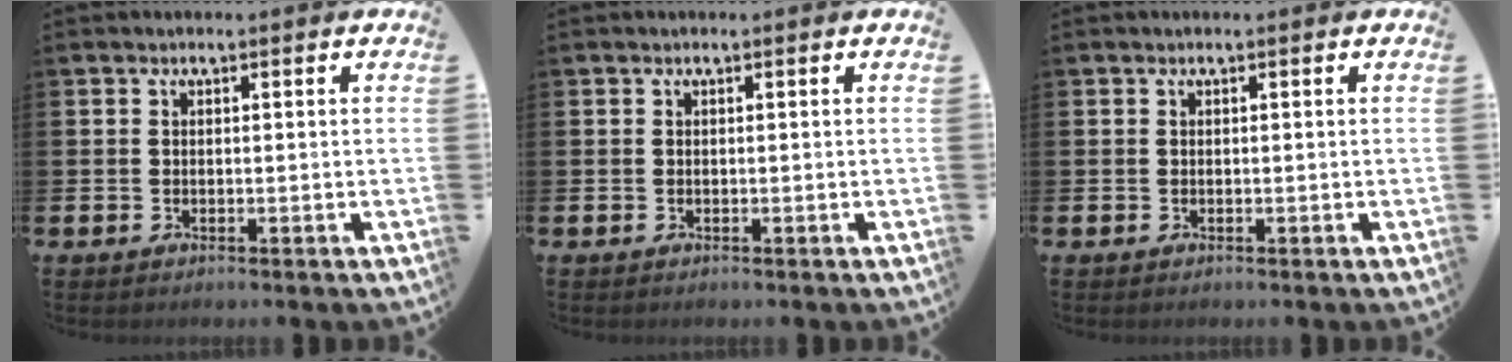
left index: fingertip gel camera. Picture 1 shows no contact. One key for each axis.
{"total": 0.0}
{"total": 0.0}